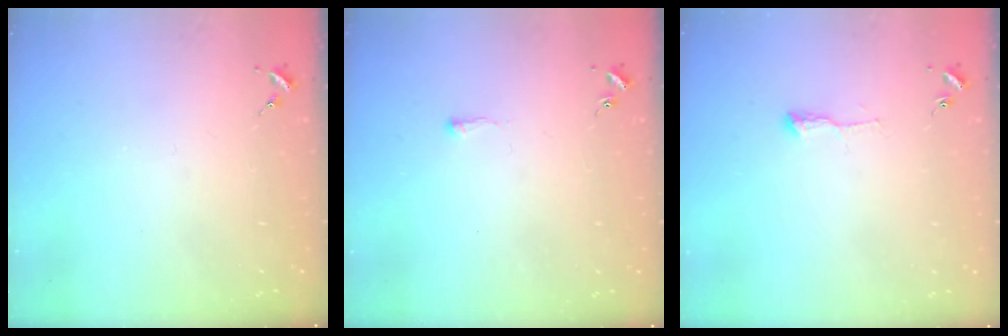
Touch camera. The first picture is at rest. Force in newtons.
{"total": 1.9, "press": 1.8, "slide": 0.3}
{"total": 4.5, "press": 4.4, "slide": 0.7}